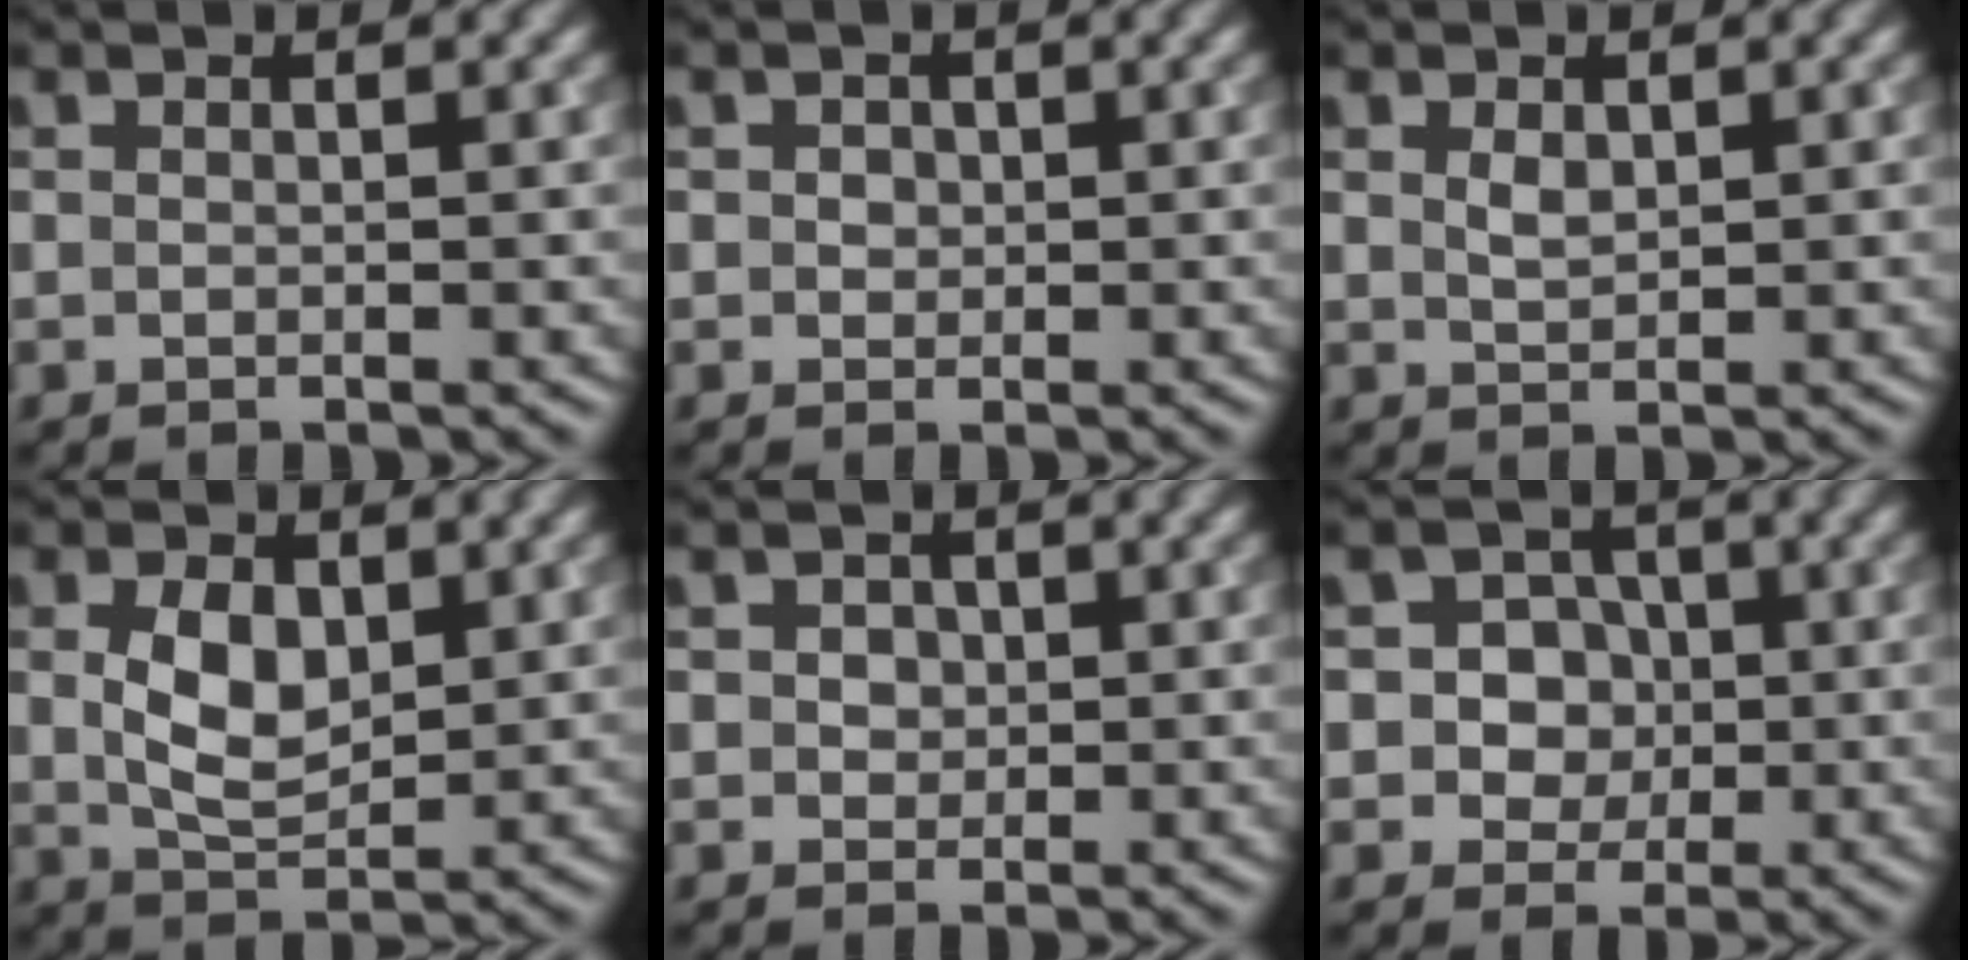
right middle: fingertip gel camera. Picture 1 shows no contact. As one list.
[{"total": 1.0, "force": [0.2, 0.9, 0.4], "torque": [-0.004, 0.000, 0.002]}, {"total": 1.3, "force": [0.6, 0.7, 0.8], "torque": [-0.020, 0.000, 0.015]}, {"total": 4.1, "force": [0.8, 2.6, 3.1], "torque": [-0.071, -0.002, 0.019]}, {"total": 1.5, "force": [0.4, 1.3, 0.7], "torque": [-0.008, 0.006, 0.001]}, {"total": 4.8, "force": [0.3, 4.3, 2.1], "torque": [-0.010, 0.017, -0.010]}]